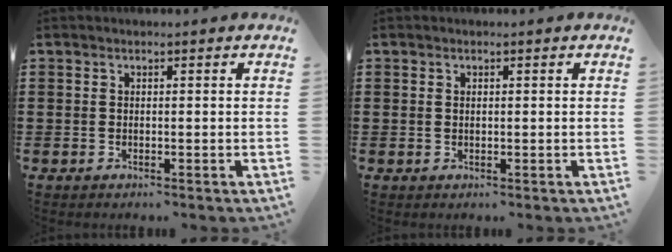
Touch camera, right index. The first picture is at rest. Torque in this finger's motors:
{"motor_torque": [-0.43, 0.24, -0.02, -0.01]}